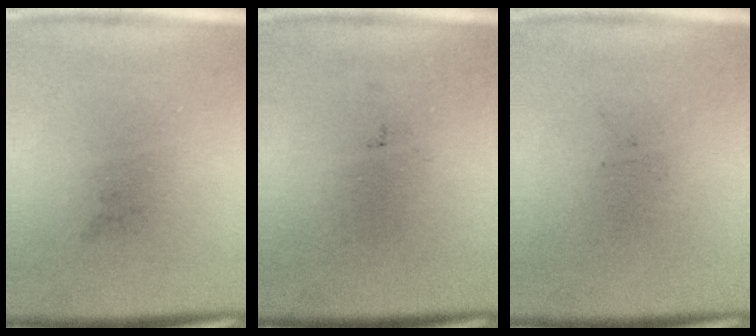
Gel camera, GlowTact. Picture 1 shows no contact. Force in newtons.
{"total": 0.0}
{"total": 0.0}